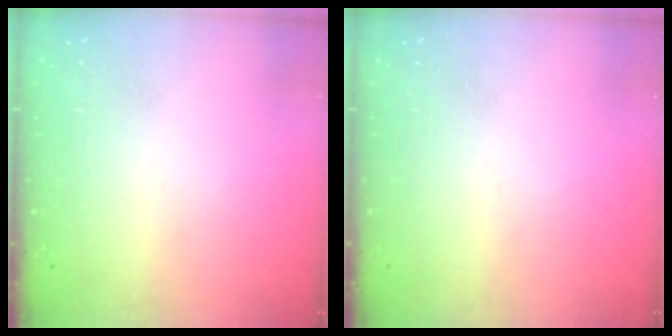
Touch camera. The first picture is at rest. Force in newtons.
{"total": 0.0}